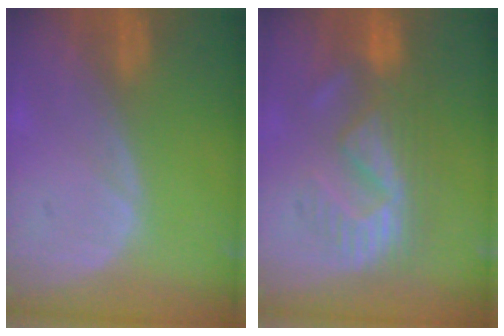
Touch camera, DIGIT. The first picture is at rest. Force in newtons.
{"total": 8.7, "press": 8.4, "slide": 2.1}